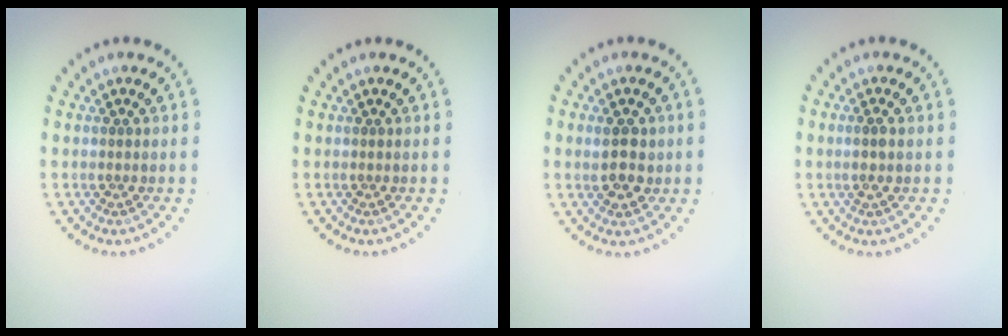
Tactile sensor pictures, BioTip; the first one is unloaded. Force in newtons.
{"total": 0.0}
{"total": 3.0, "press": 2.9, "slide": 0.6}
{"total": 1.1, "press": 0.8, "slide": 0.8}